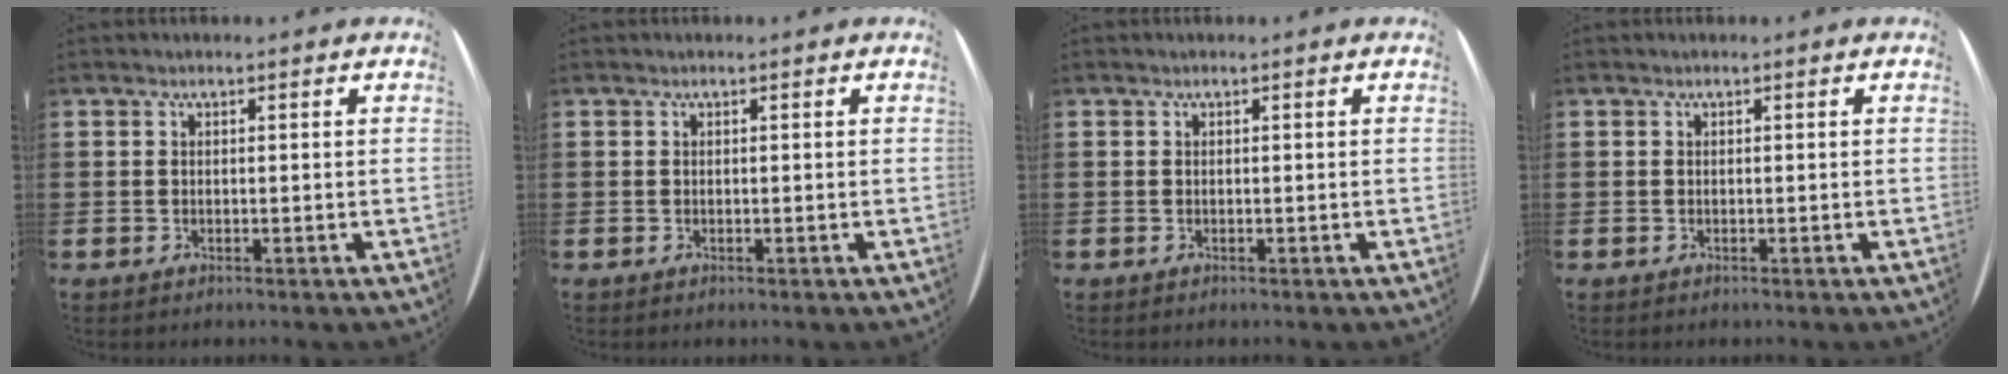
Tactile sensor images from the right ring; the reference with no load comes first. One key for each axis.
{"total": 0.0}
{"total": 0.0}
{"total": 0.0}